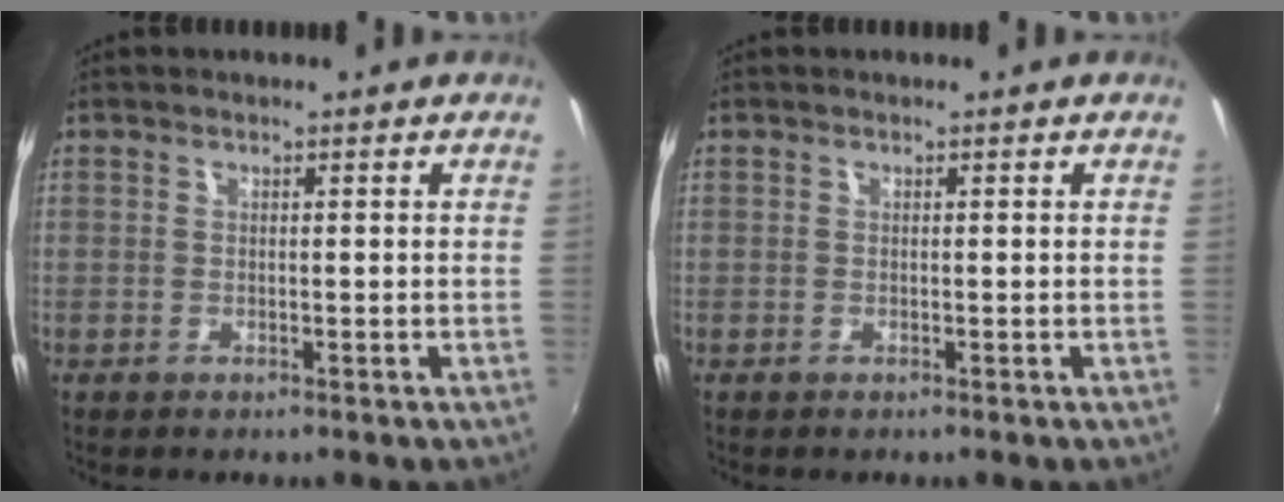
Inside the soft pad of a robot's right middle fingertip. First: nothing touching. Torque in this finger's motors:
{"motor_torque": [0.10, 0.25, -0.01, 0.00]}